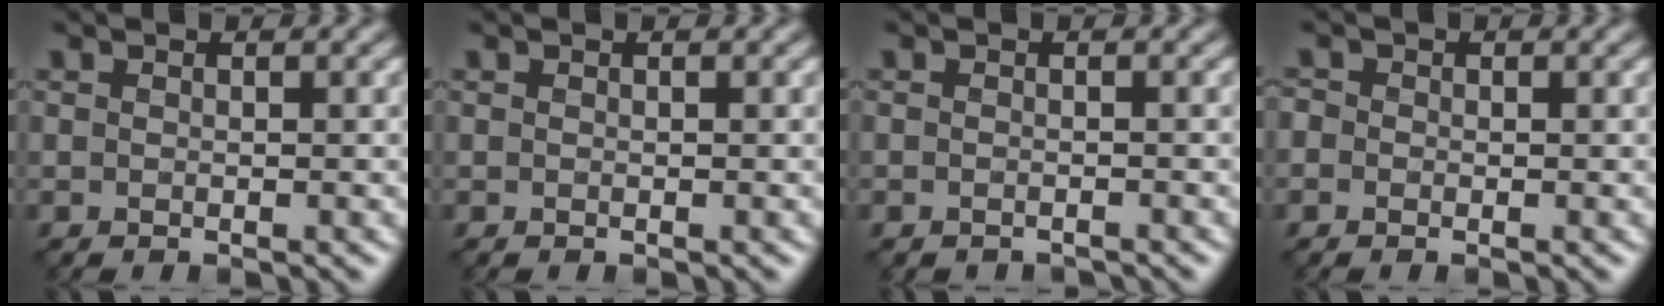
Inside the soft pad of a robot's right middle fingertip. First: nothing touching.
{"total": 0.0}
{"total": 1.7, "force": [-1.6, 0.3, 0.1], "torque": [0.002, -0.007, -0.024]}
{"total": 0.7, "force": [-0.3, 0.7, 0.2], "torque": [-0.001, -0.003, -0.007]}